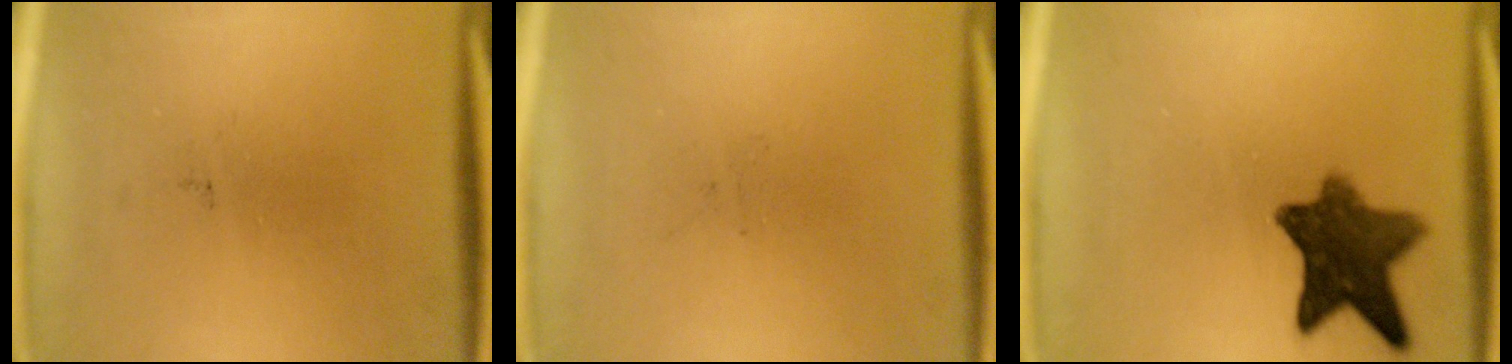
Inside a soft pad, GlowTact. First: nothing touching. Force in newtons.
{"total": 0.0}
{"total": 9.8}